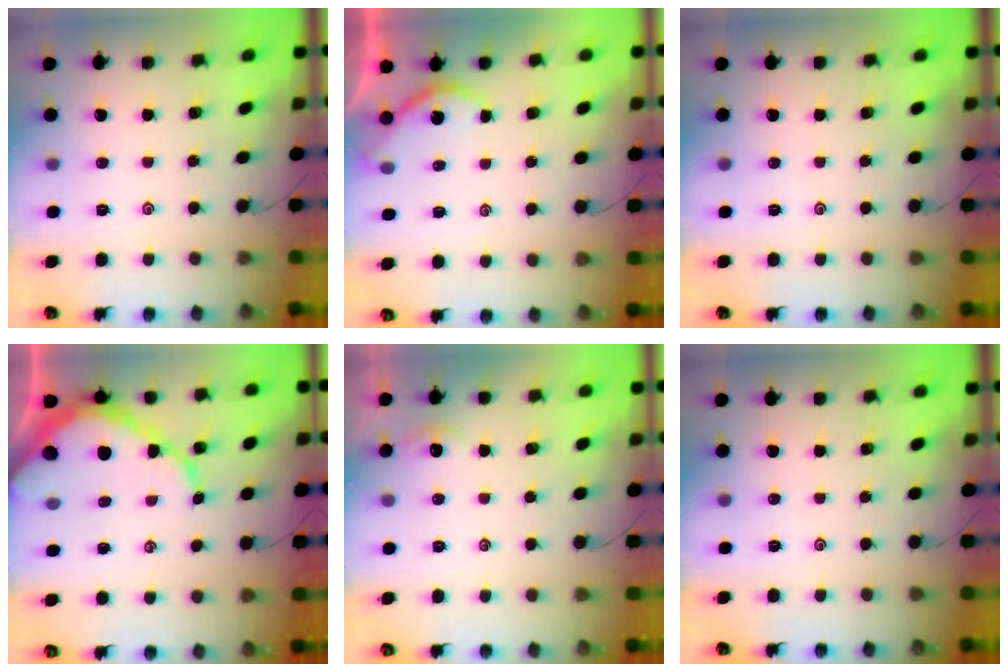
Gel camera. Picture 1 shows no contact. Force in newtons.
{"total": 3.3, "press": 3.3, "slide": 0.3}
{"total": 0.0}
{"total": 11.3, "press": 11.2, "slide": 1.3}
{"total": 0.0}
{"total": 0.0}